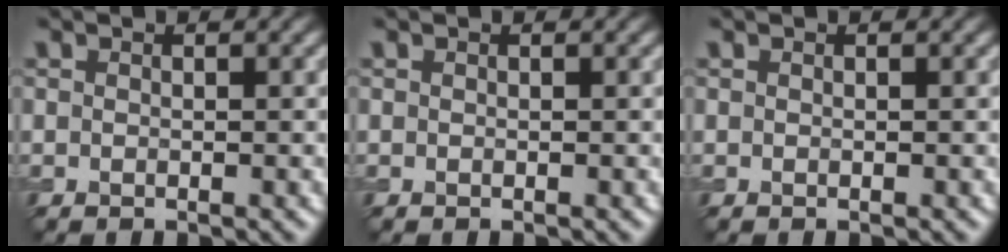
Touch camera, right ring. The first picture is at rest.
{"total": 0.0}
{"total": 0.0}